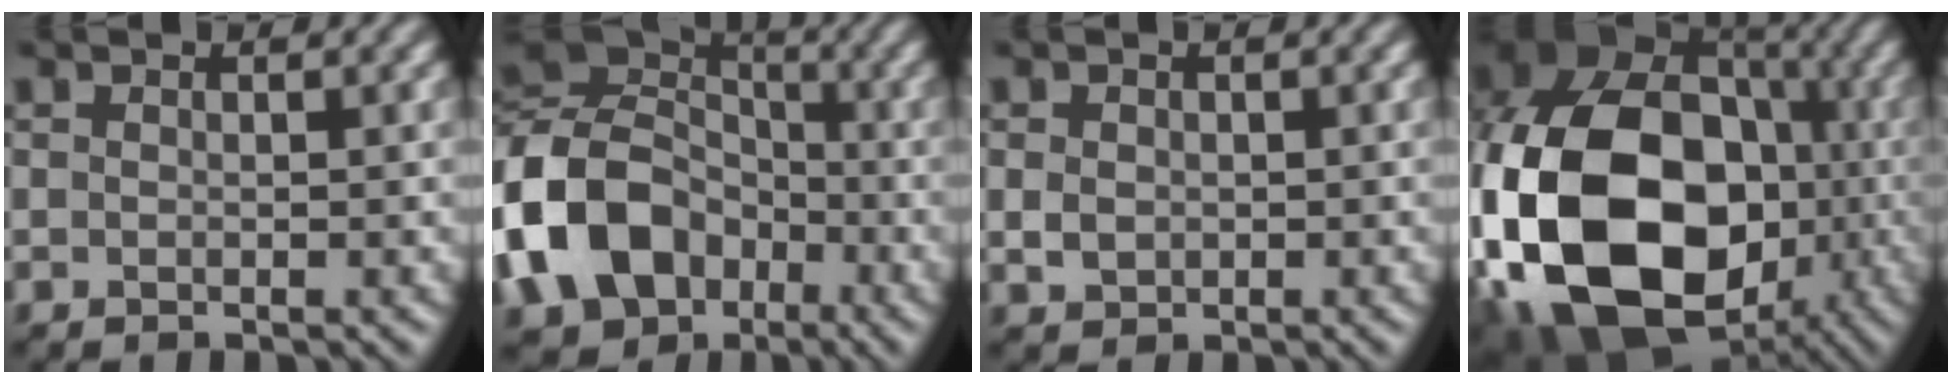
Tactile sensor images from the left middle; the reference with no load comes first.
{"total": 13.7, "force": [-5.1, 10.6, 7.1], "torque": [-0.187, -0.013, -0.107]}
{"total": 1.4, "force": [-0.2, 1.3, 0.6], "torque": [-0.014, -0.007, 0.002]}
{"total": 21.0, "force": [-4.8, 15.3, 13.5], "torque": [-0.327, -0.019, -0.081]}